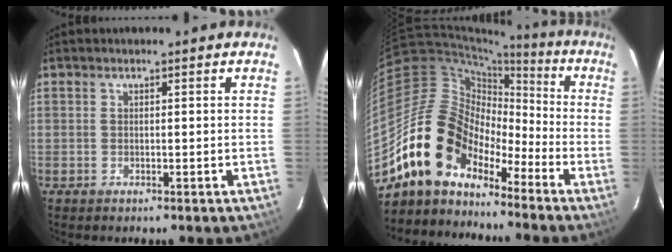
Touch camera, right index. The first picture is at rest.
{"total": 15.0, "force": [-11.3, 7.7, 6.1], "torque": [-0.117, 0.022, -0.222]}